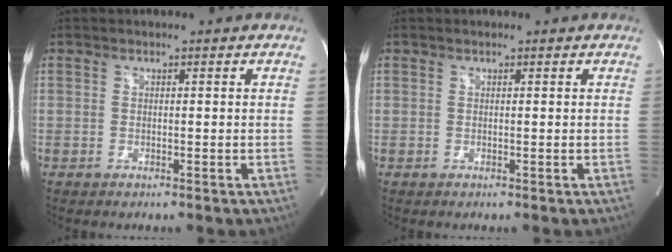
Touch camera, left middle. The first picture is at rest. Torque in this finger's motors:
{"motor_torque": [0.10, -0.09, -0.08, 0.00]}